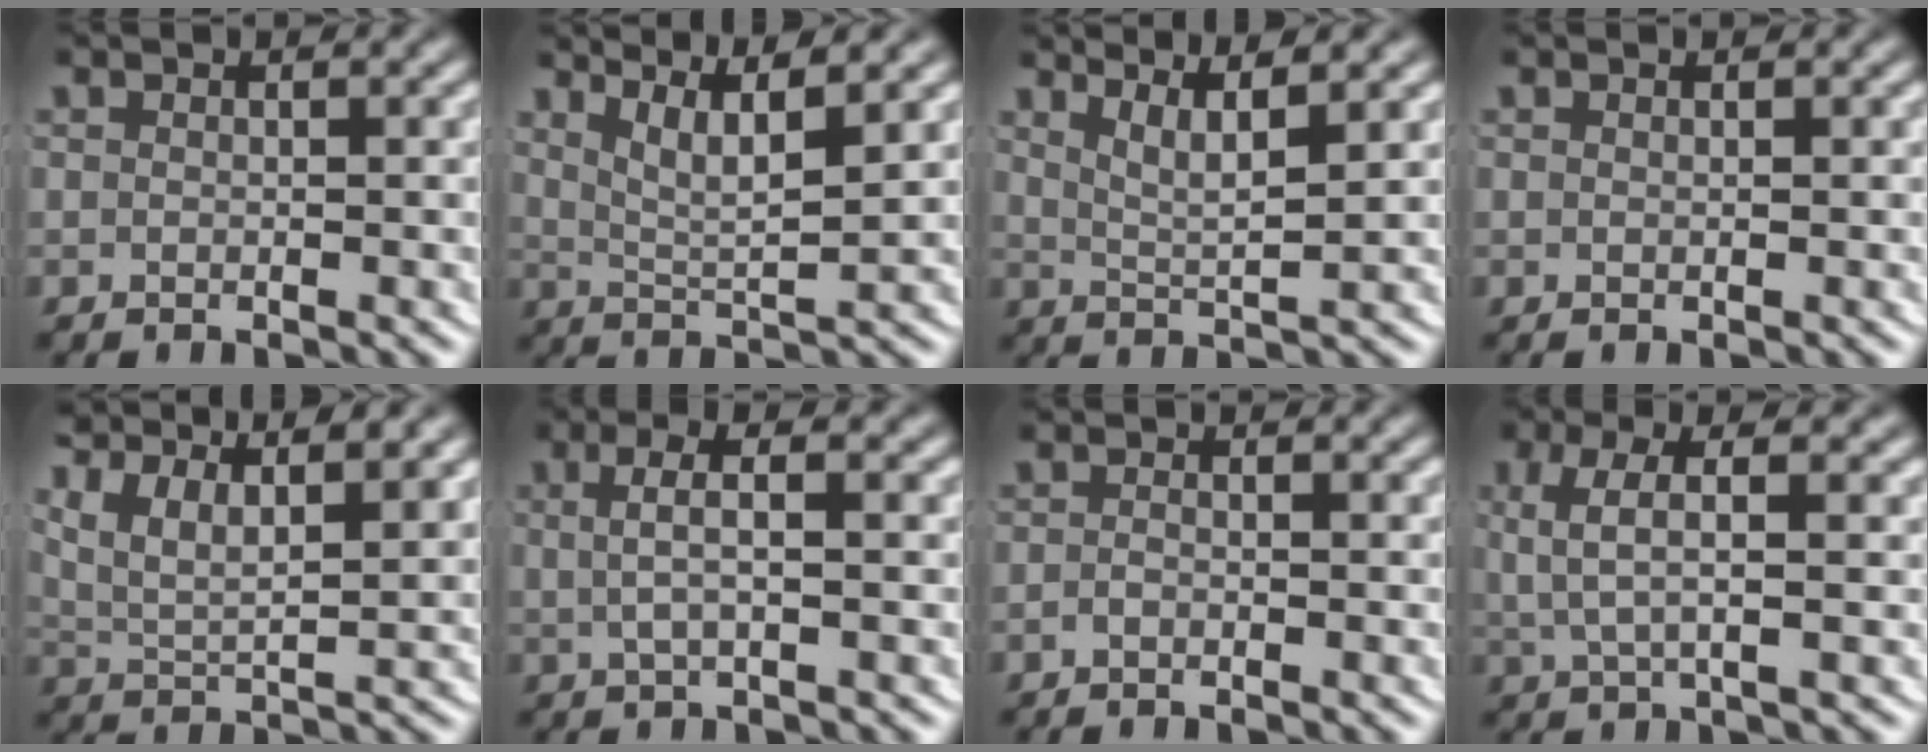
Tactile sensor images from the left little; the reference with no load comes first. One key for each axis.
{"total": 4.9, "fx": 2.9, "fy": 1.5, "fz": 3.7, "tx": -0.059, "ty": -0.007, "tz": 0.048}
{"total": 4.3, "fx": 2.7, "fy": 1.0, "fz": 3.2, "tx": -0.047, "ty": -0.002, "tz": 0.043}
{"total": 0.0}
{"total": 6.0, "fx": 3.0, "fy": 3.7, "fz": 3.6, "tx": -0.084, "ty": 0.000, "tz": 0.042}
{"total": 2.8, "fx": 0.6, "fy": 0.4, "fz": 2.7, "tx": -0.046, "ty": 0.009, "tz": 0.010}
{"total": 0.9, "fx": -0.8, "fy": 0.2, "fz": 0.3, "tx": -0.010, "ty": -0.004, "tz": -0.016}
{"total": 3.9, "fx": 1.4, "fy": 0.9, "fz": 3.5, "tx": -0.065, "ty": 0.010, "tz": 0.026}